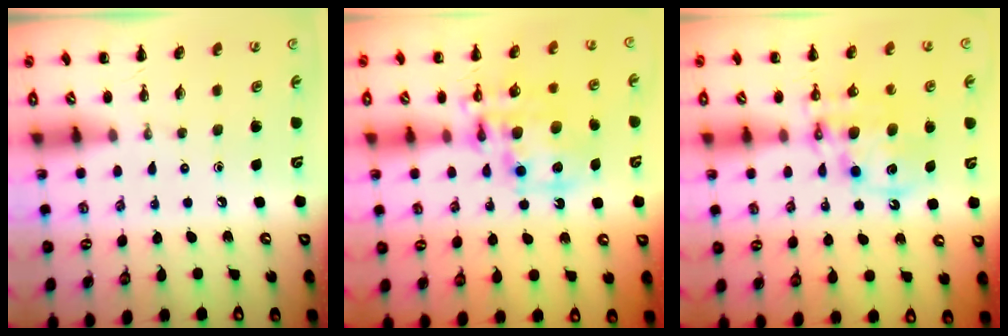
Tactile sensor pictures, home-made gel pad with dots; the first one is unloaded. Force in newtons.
{"total": 13.2, "press": 13.0, "slide": 2.3}
{"total": 12.2, "press": 11.8, "slide": 3.0}